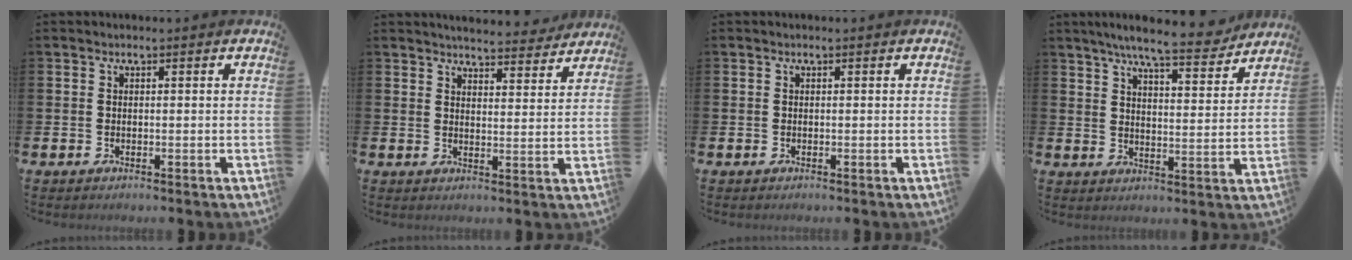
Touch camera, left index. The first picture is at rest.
{"total": 5.0, "force": [5.0, 0.4, 0.4], "torque": [-0.008, -0.036, 0.087]}
{"total": 0.0}
{"total": 8.3, "force": [7.6, 0.7, 3.3], "torque": [-0.064, -0.044, 0.130]}